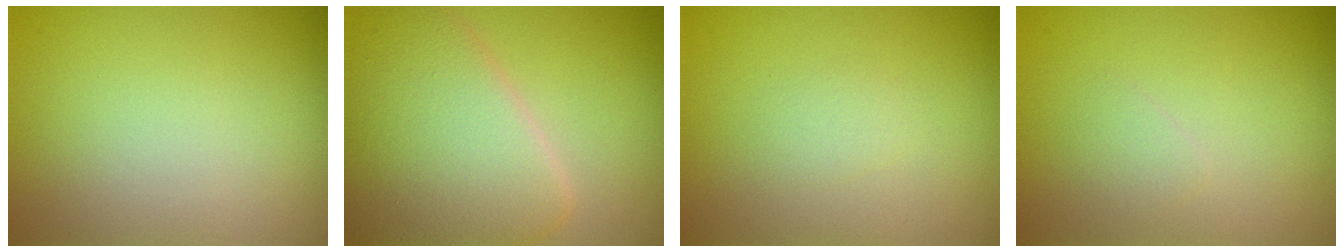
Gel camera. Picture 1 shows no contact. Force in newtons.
{"total": 8.1, "press": 8.1, "slide": 0.2}
{"total": 0.8, "press": 0.8, "slide": 0.0}
{"total": 0.9, "press": 0.9, "slide": 0.1}